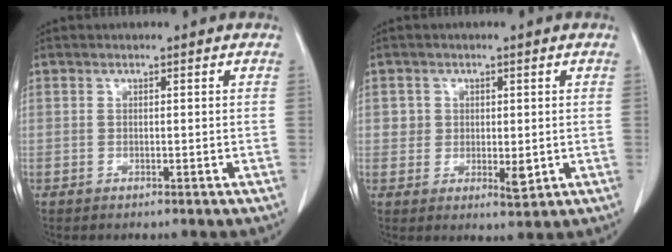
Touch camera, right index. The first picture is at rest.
{"total": 3.6, "force": [0.2, 2.8, 2.2], "torque": [-0.021, -0.004, 0.006]}